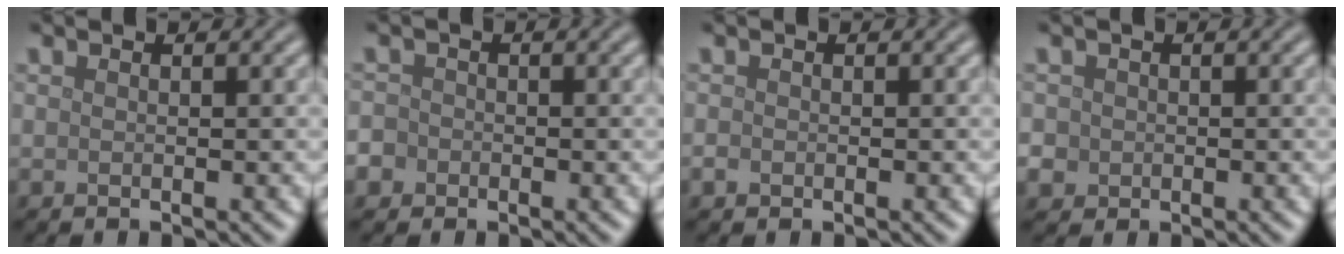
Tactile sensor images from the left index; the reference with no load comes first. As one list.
[{"total": 2.8, "force": [-1.3, 2.4, 0.6], "torque": [0.001, 0.002, -0.034]}, {"total": 0.5, "force": [-0.3, 0.4, 0.2], "torque": [-0.001, -0.003, -0.005]}, {"total": 2.8, "force": [-0.3, 2.6, 0.8], "torque": [-0.014, 0.004, -0.010]}]